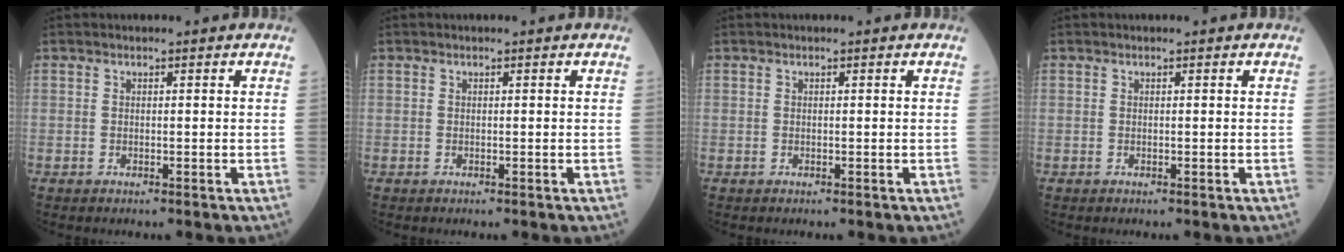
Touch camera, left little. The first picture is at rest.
{"total": 0.0}
{"total": 0.0}
{"total": 0.0}